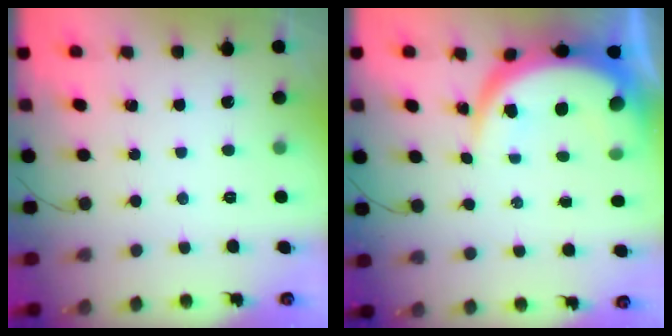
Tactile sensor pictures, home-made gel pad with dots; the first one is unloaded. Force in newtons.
{"total": 13.5, "press": 13.5, "slide": 1.3}